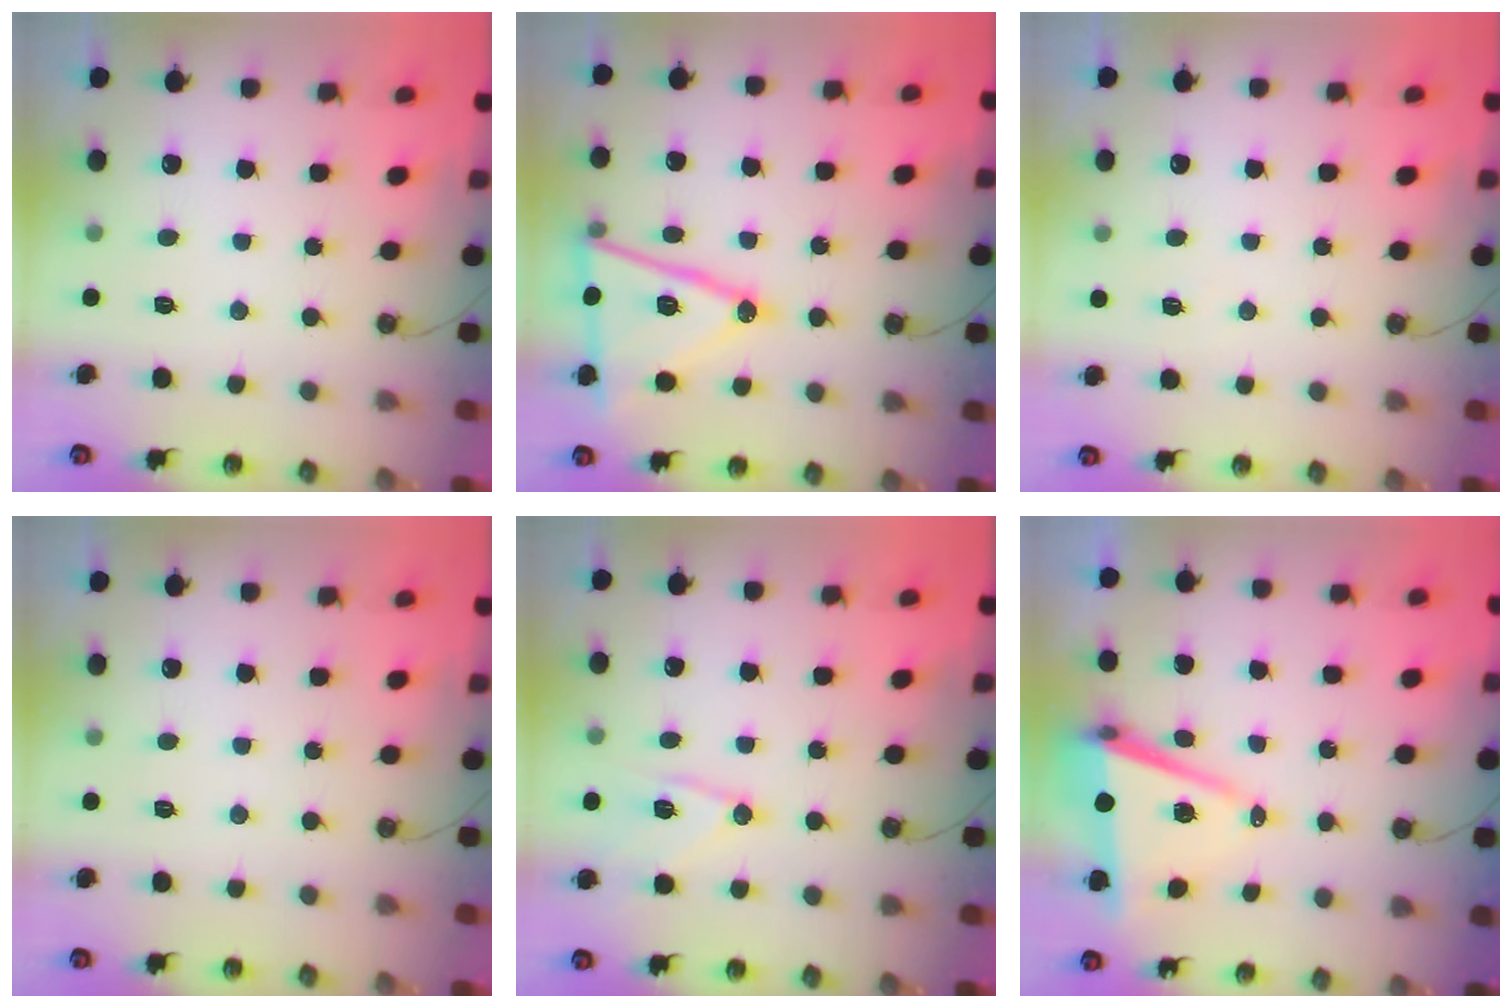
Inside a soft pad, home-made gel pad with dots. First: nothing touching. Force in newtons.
{"total": 18.6, "press": 18.3, "slide": 3.3}
{"total": 5.1, "press": 5.0, "slide": 0.6}
{"total": 0.0}
{"total": 11.9, "press": 11.8, "slide": 0.8}
{"total": 8.4, "press": 7.4, "slide": 4.1}